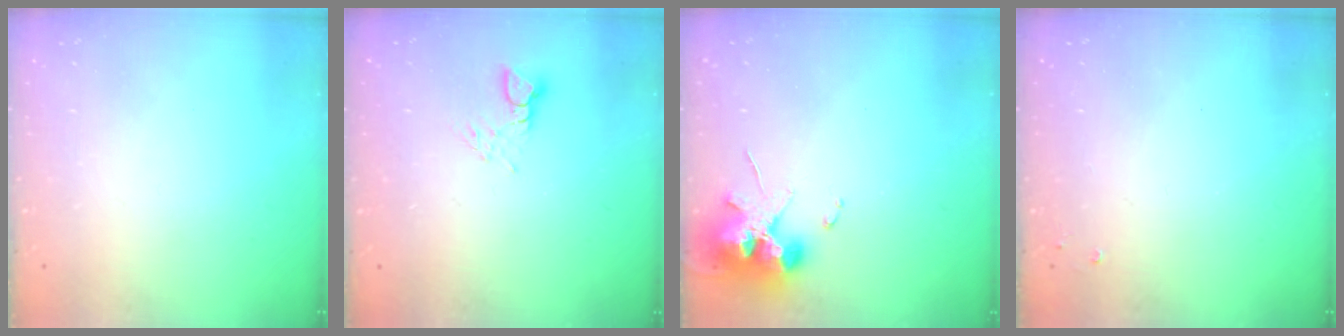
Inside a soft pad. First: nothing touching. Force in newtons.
{"total": 4.7, "press": 4.7, "slide": 0.0}
{"total": 12.0, "press": 11.8, "slide": 1.9}
{"total": 1.8, "press": 1.8, "slide": 0.3}